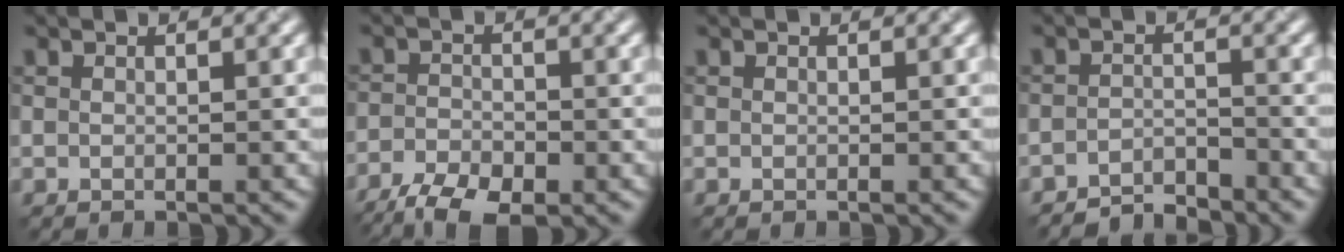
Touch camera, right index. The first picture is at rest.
{"total": 6.3, "force": [-4.6, 2.4, 3.6], "torque": [-0.070, -0.025, -0.086]}
{"total": 0.0}
{"total": 2.9, "force": [-2.8, 0.4, 0.5], "torque": [-0.007, 0.002, -0.056]}